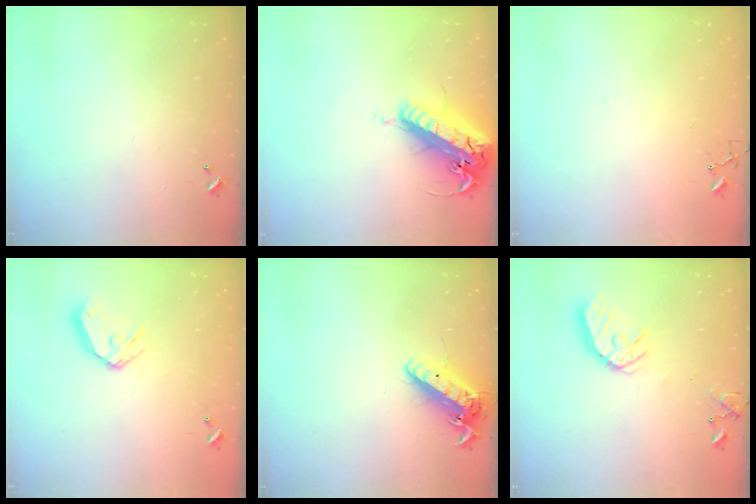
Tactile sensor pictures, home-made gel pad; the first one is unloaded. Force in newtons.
{"total": 26.2, "press": 25.6, "slide": 5.5}
{"total": 6.1, "press": 6.0, "slide": 0.6}
{"total": 11.2, "press": 11.0, "slide": 1.8}
{"total": 15.7, "press": 15.3, "slide": 3.3}
{"total": 14.4, "press": 14.3, "slide": 1.9}